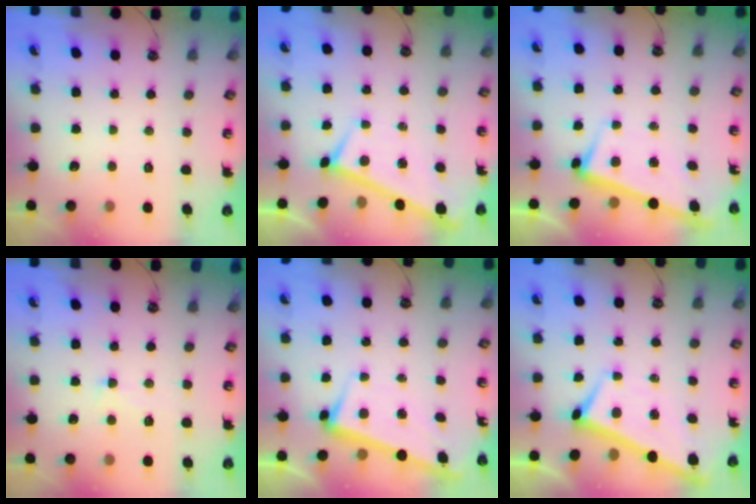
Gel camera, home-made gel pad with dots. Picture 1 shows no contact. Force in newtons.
{"total": 0.0}
{"total": 2.7, "press": 2.7, "slide": 0.7}
{"total": 1.1, "press": 1.0, "slide": 0.6}
{"total": 2.5, "press": 2.2, "slide": 1.1}
{"total": 1.9, "press": 1.9, "slide": 0.2}